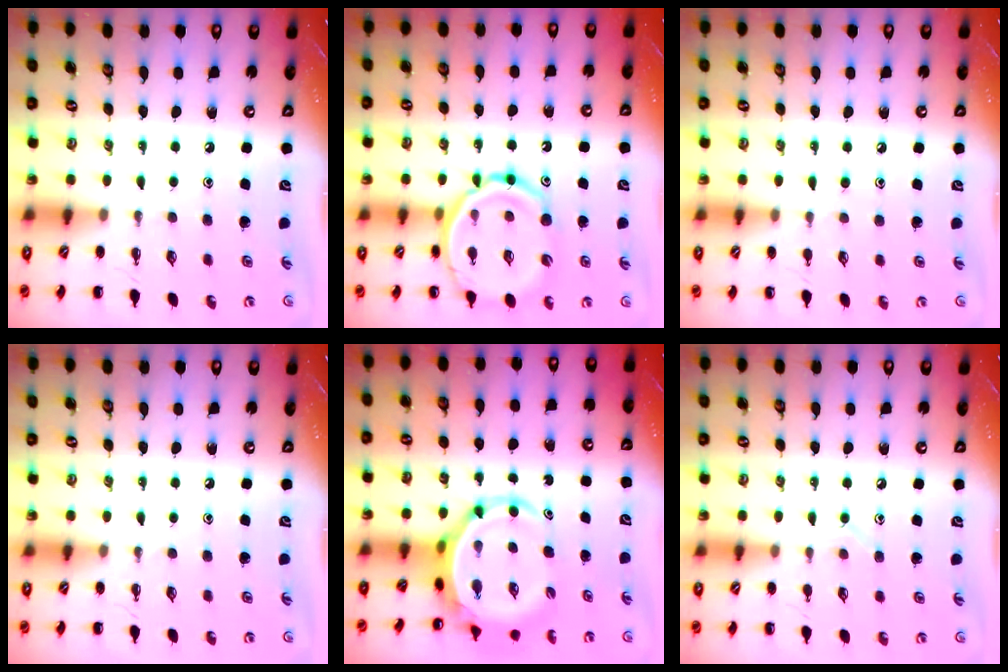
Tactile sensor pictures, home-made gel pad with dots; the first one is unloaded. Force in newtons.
{"total": 16.0, "press": 15.7, "slide": 3.2}
{"total": 5.9, "press": 5.4, "slide": 2.3}
{"total": 0.0}
{"total": 6.5, "press": 6.2, "slide": 2.1}
{"total": 5.4, "press": 5.2, "slide": 1.5}